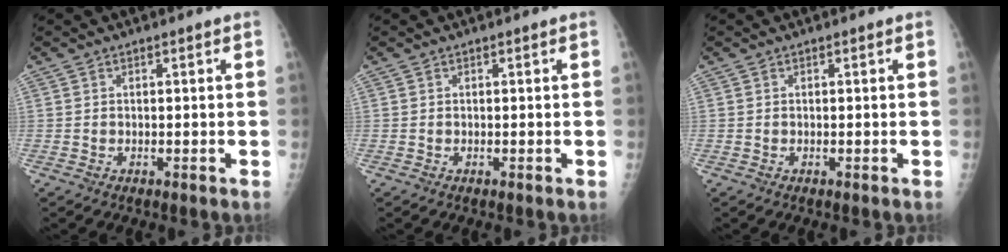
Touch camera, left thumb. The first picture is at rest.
{"total": 0.0}
{"total": 0.0}